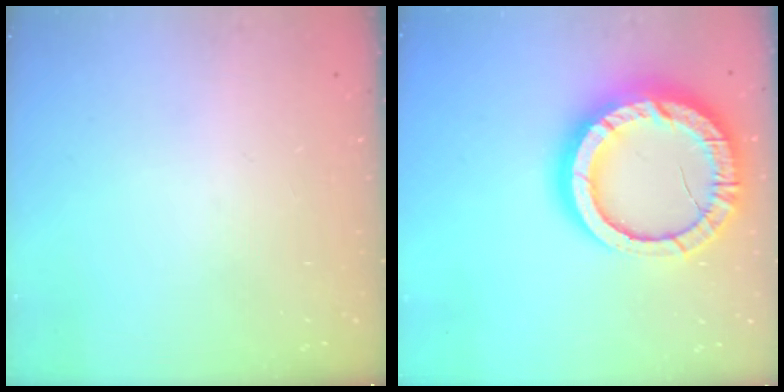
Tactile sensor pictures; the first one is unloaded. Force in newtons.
{"total": 22.5, "press": 22.4, "slide": 2.0}